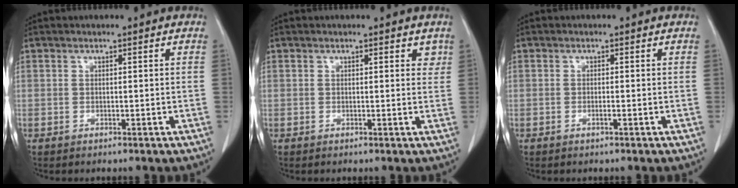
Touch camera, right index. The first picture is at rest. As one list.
[{"total": 1.5, "force": [1.0, 0.9, 0.7], "torque": [0.002, -0.003, 0.006]}, {"total": 0.6, "force": [-0.3, 0.0, 0.6], "torque": [-0.013, -0.001, -0.004]}]